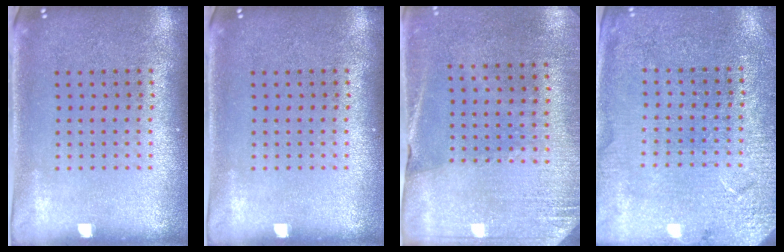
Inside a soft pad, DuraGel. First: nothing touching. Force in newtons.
{"total": 0.0}
{"total": 2.7, "press": 2.6, "slide": 0.9}
{"total": 2.8, "press": 2.8, "slide": 0.1}